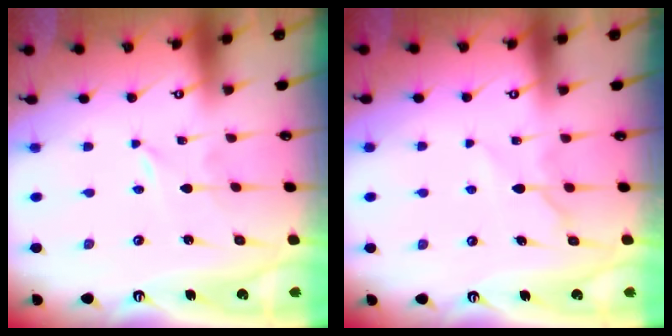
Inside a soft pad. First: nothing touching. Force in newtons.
{"total": 6.8, "press": 6.8, "slide": 0.6}